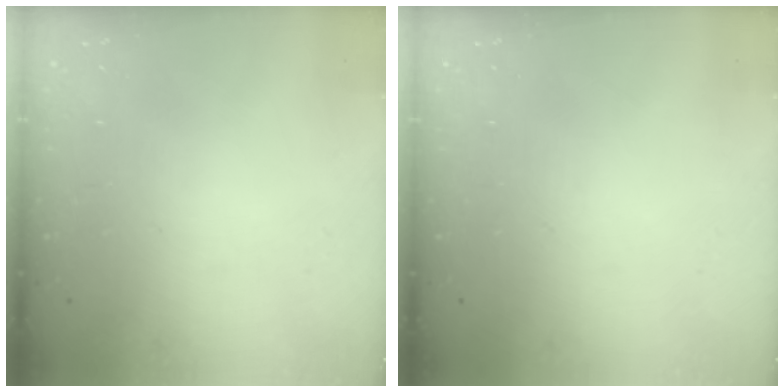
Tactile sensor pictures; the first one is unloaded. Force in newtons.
{"total": 0.0}